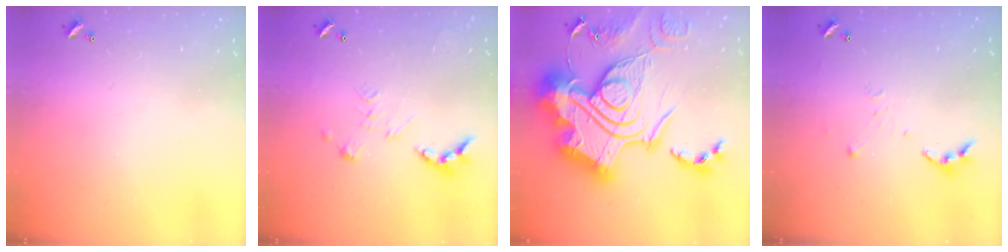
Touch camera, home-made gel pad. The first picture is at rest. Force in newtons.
{"total": 2.7, "press": 2.2, "slide": 1.5}
{"total": 0.6, "press": 0.6, "slide": 0.0}
{"total": 4.9, "press": 4.8, "slide": 0.5}